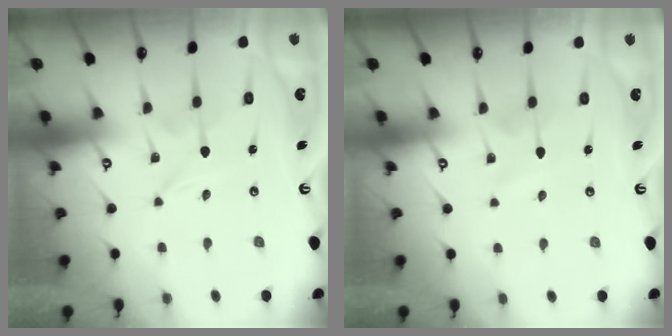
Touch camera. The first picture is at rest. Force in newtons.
{"total": 3.6, "press": 3.5, "slide": 0.4}